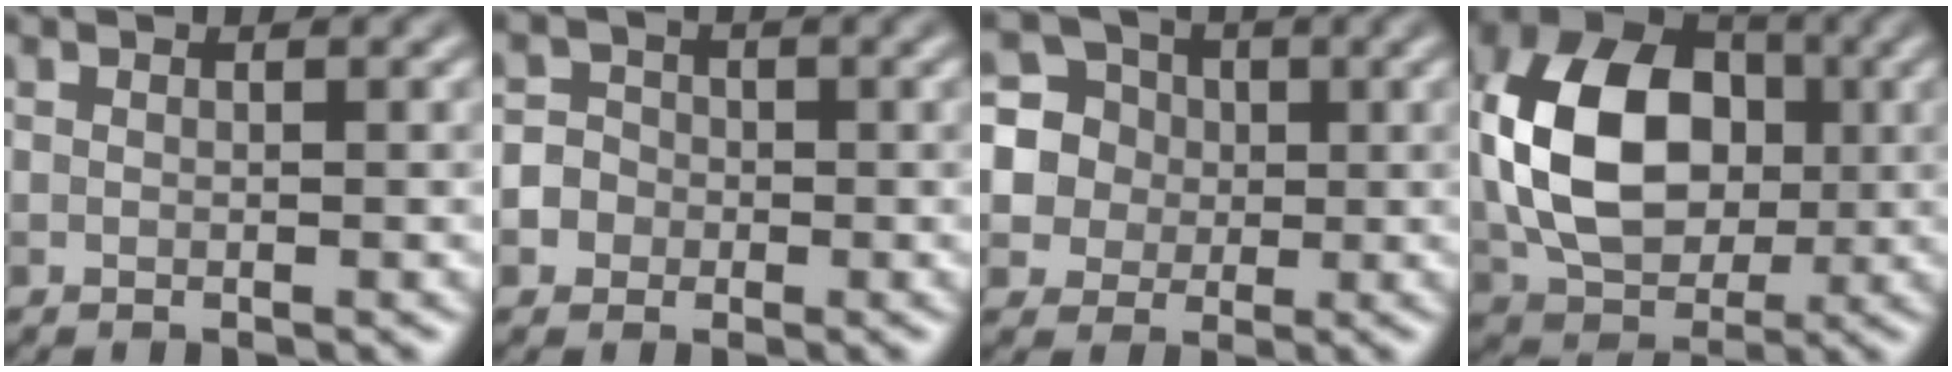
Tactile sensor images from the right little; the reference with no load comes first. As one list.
[{"total": 3.5, "force": [-1.2, 3.2, 0.7], "torque": [0.014, 0.007, -0.040]}, {"total": 9.4, "force": [1.9, 8.9, 2.5], "torque": [-0.081, 0.031, 0.035]}, {"total": 11.5, "force": [0.4, 8.1, 8.2], "torque": [-0.163, 0.007, 0.003]}]